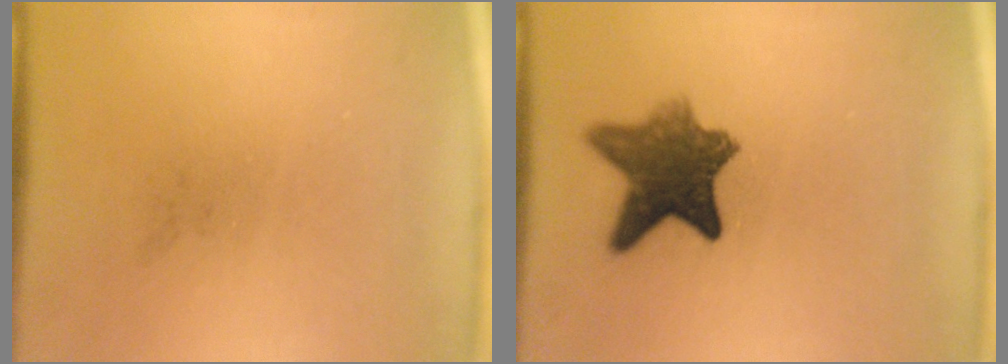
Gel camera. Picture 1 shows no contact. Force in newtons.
{"total": 8.7}